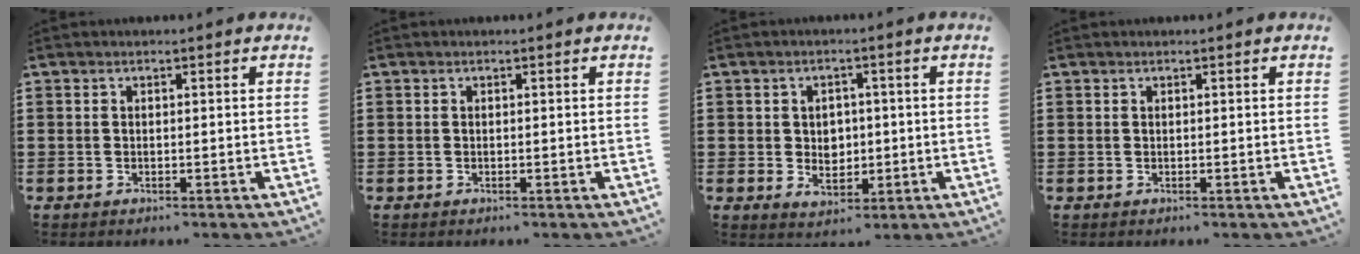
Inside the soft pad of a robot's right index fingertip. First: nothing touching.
{"total": 0.0}
{"total": 3.4, "force": [0.0, 3.0, 1.7], "torque": [-0.034, 0.007, -0.006]}
{"total": 0.0}